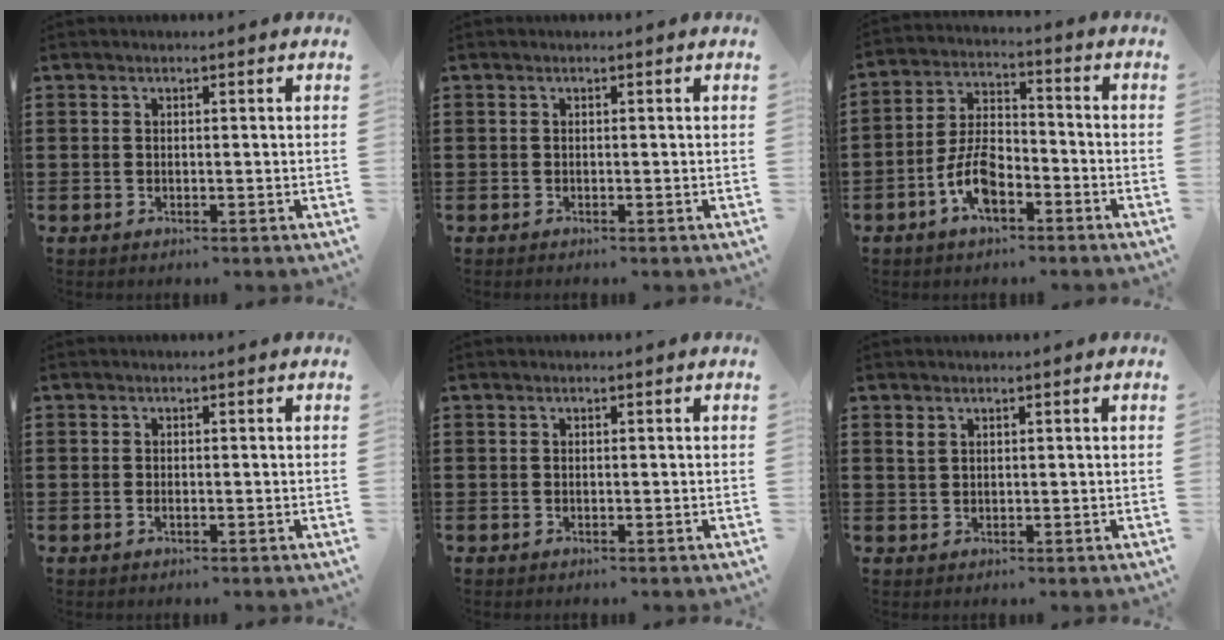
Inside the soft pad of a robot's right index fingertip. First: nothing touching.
{"total": 0.0}
{"total": 7.8, "force": [-3.7, 3.9, 5.7], "torque": [-0.125, 0.008, -0.072]}
{"total": 0.6, "force": [-0.2, 0.2, 0.5], "torque": [-0.012, -0.003, -0.003]}
{"total": 0.0}
{"total": 1.4, "force": [0.8, 0.9, 0.7], "torque": [-0.017, 0.003, 0.015]}